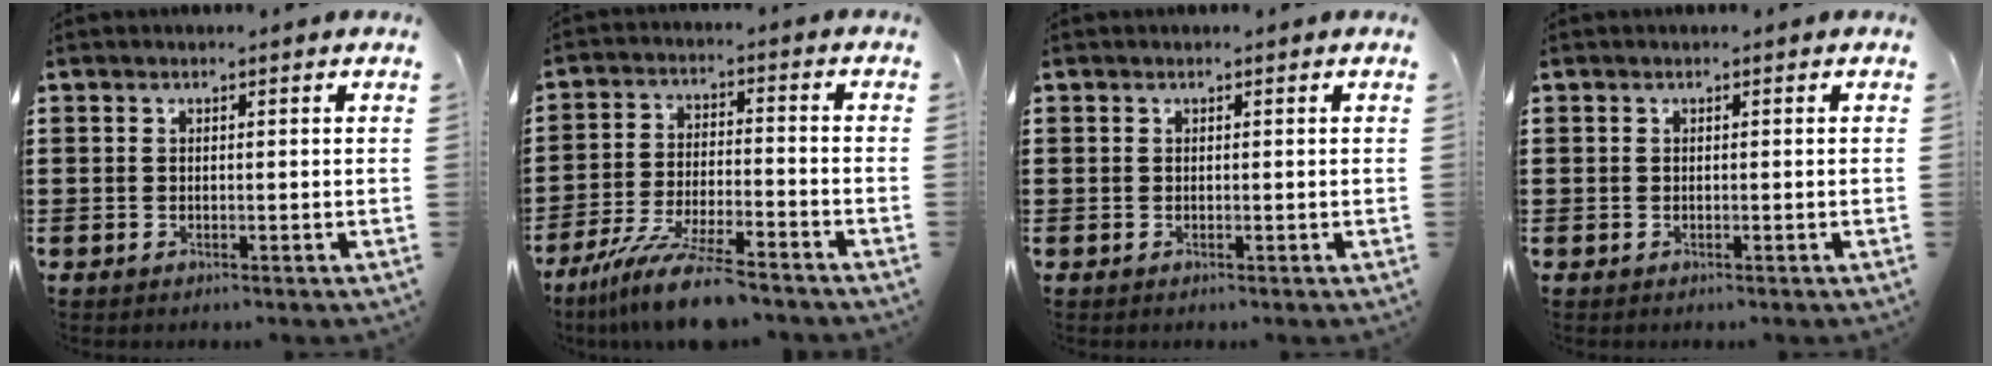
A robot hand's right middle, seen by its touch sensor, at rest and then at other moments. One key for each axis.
{"total": 10.4, "fx": -8.7, "fy": 0.8, "fz": 5.6, "tx": -0.107, "ty": 0.007, "tz": -0.167}
{"total": 0.0}
{"total": 0.0}